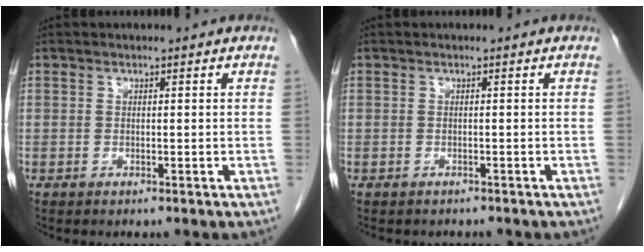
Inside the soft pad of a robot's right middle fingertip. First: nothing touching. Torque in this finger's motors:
{"motor_torque": [0.01, 0.00, -0.09, -0.01]}